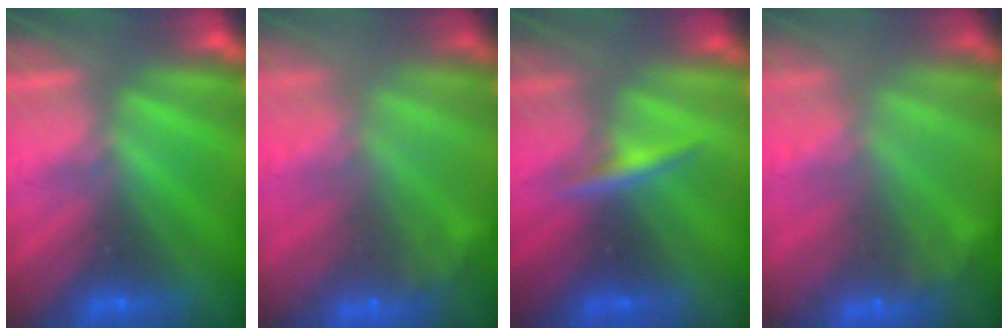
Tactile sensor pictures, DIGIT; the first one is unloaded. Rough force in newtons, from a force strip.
{"total": 7.3}
{"total": 2.6}
{"total": 7.3}